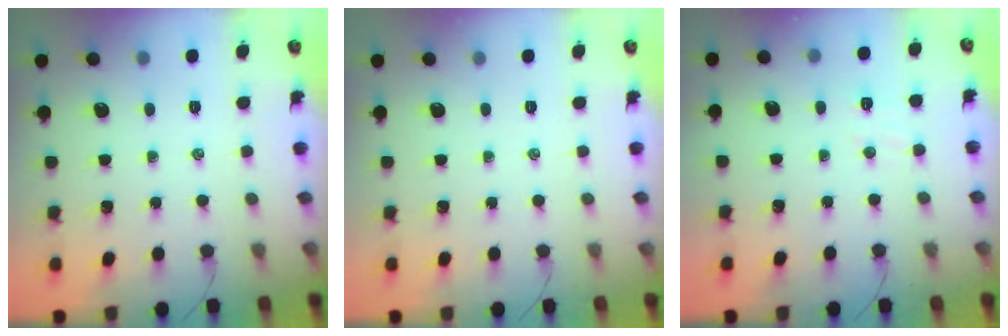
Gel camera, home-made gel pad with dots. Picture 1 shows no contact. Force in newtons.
{"total": 0.0}
{"total": 3.8, "press": 3.6, "slide": 1.1}